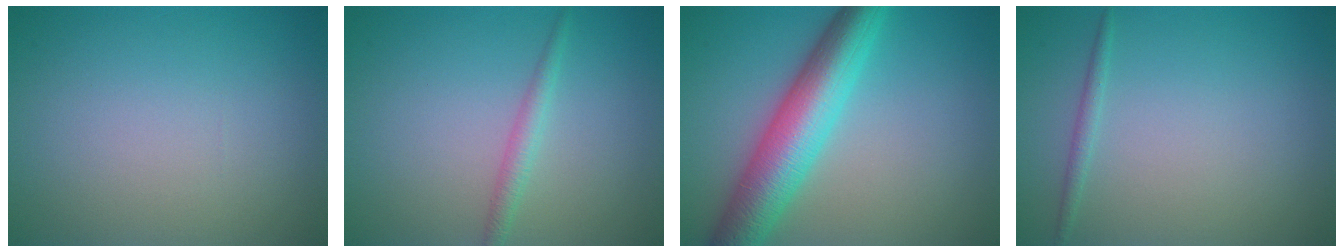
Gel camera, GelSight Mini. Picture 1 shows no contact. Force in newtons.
{"total": 1.6, "press": 1.6, "slide": 0.1}
{"total": 7.7, "press": 7.7, "slide": 0.1}
{"total": 0.9, "press": 0.9, "slide": 0.1}